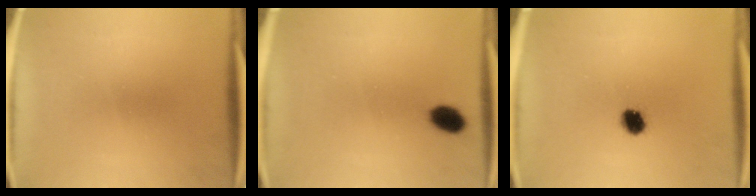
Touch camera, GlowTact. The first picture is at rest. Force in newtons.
{"total": 4.4}
{"total": 4.5}